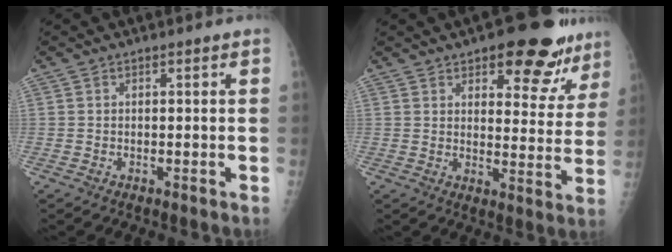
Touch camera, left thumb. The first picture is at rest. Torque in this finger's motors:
{"motor_torque": [0.82, 0.74, 0.38, -0.06, 0.04]}